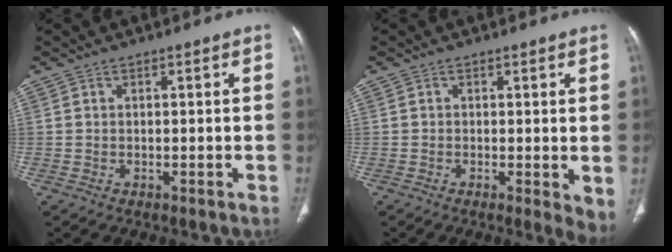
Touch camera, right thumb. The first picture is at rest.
{"total": 4.0, "force": [-0.2, 1.3, 3.8], "torque": [-0.049, -0.012, -0.007]}